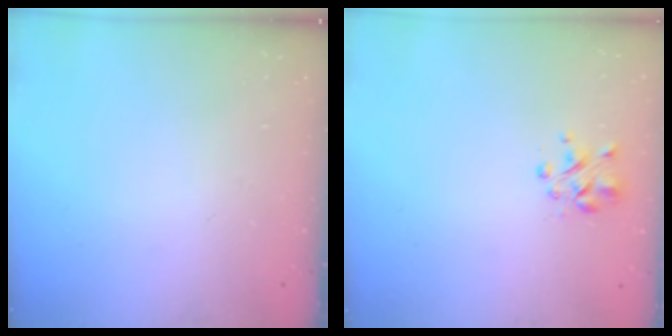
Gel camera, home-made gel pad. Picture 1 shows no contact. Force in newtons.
{"total": 2.3, "press": 2.2, "slide": 0.4}